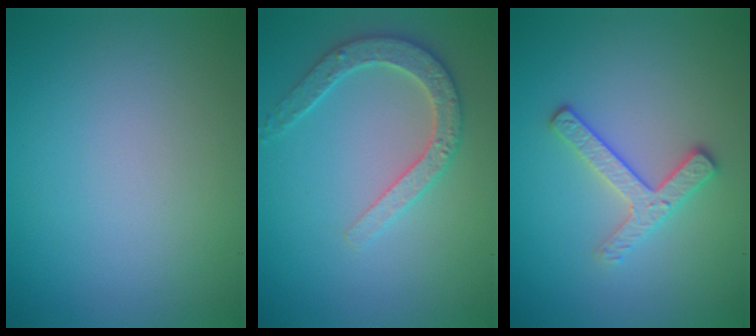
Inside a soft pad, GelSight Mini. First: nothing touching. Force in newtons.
{"total": 3.3, "press": 3.2, "slide": 0.8}
{"total": 2.8, "press": 2.6, "slide": 1.1}